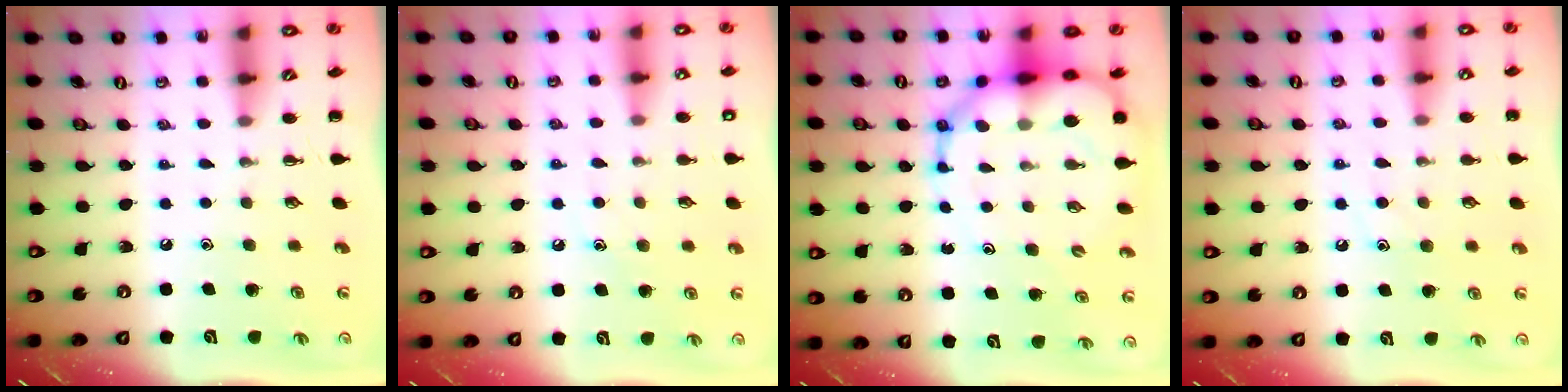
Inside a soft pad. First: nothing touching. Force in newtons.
{"total": 8.0, "press": 7.8, "slide": 1.6}
{"total": 14.3, "press": 13.7, "slide": 3.8}
{"total": 8.4, "press": 8.4, "slide": 1.2}